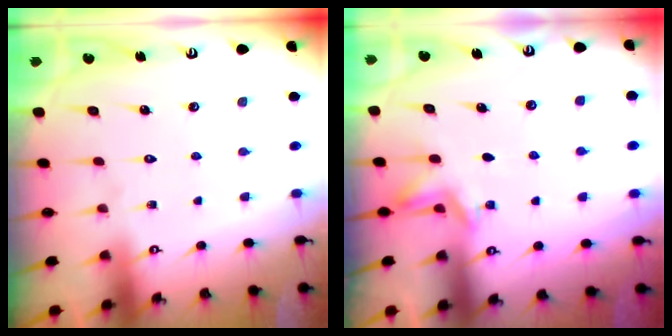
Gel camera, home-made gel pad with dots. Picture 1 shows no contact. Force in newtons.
{"total": 4.1, "press": 3.8, "slide": 1.5}